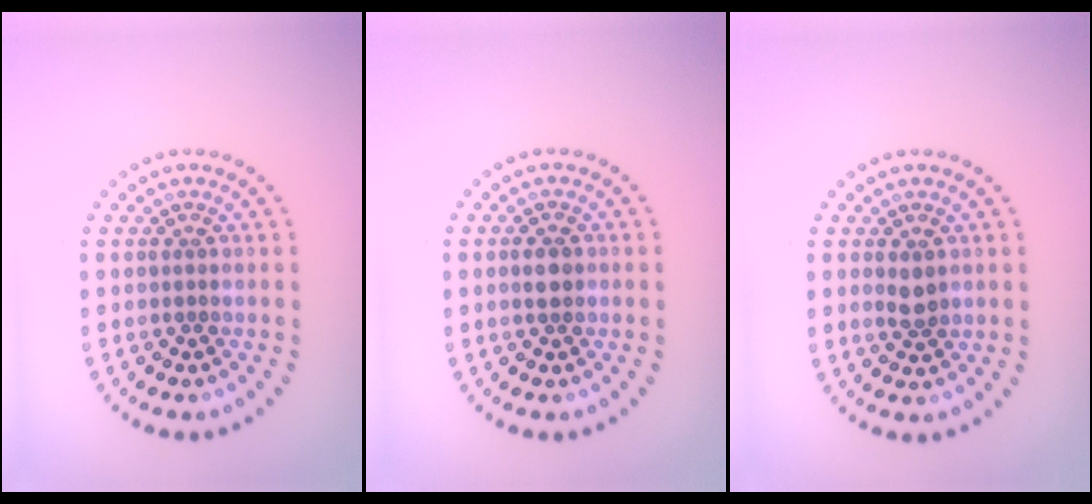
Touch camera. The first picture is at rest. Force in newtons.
{"total": 1.9, "press": 1.9, "slide": 0.1}
{"total": 1.6, "press": 1.6, "slide": 0.2}